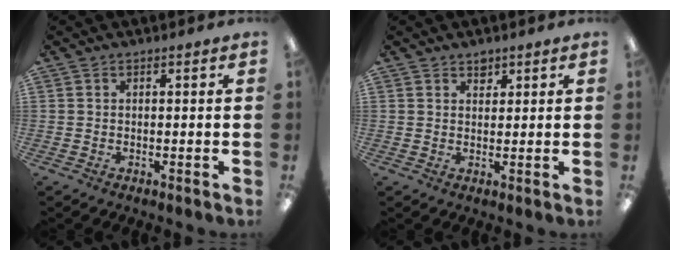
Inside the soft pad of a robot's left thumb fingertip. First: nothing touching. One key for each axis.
{"total": 1.9, "fx": 1.6, "fy": 1.0, "fz": 0.3, "tx": 0.009, "ty": -0.008, "tz": 0.027}